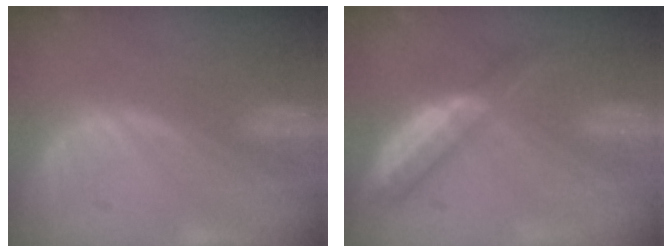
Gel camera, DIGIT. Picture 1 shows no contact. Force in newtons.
{"total": 5.8, "press": 5.2, "slide": 2.6}